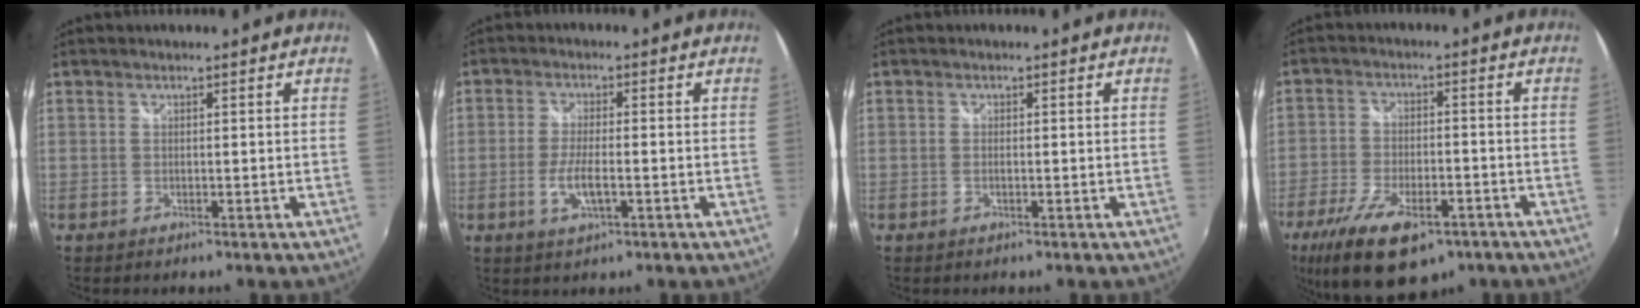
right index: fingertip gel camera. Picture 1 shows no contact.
{"total": 5.5, "force": [-1.8, 1.4, 5.0], "torque": [-0.104, -0.007, -0.034]}
{"total": 0.8, "force": [-0.2, 0.2, 0.8], "torque": [-0.017, 0.000, -0.006]}
{"total": 17.4, "force": [-10.8, 7.3, 11.5], "torque": [-0.240, -0.042, -0.174]}